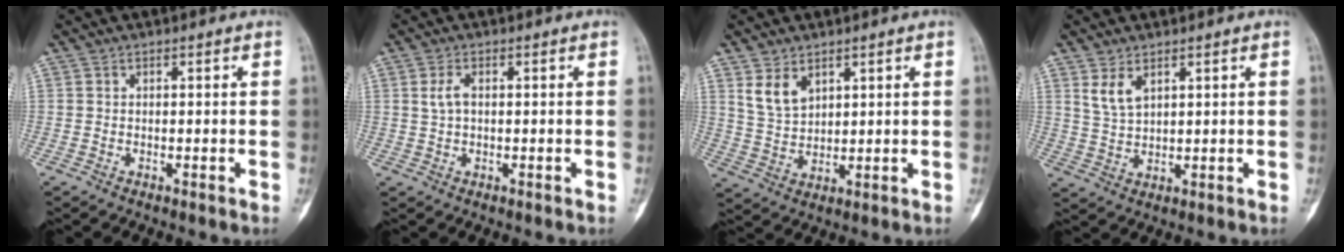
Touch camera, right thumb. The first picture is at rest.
{"total": 2.6, "force": [0.5, 1.4, 2.2], "torque": [-0.046, 0.004, 0.010]}
{"total": 5.8, "force": [3.3, 3.6, 3.2], "torque": [-0.050, -0.020, 0.075]}
{"total": 4.3, "force": [2.4, 2.1, 2.9], "torque": [-0.055, -0.013, 0.055]}